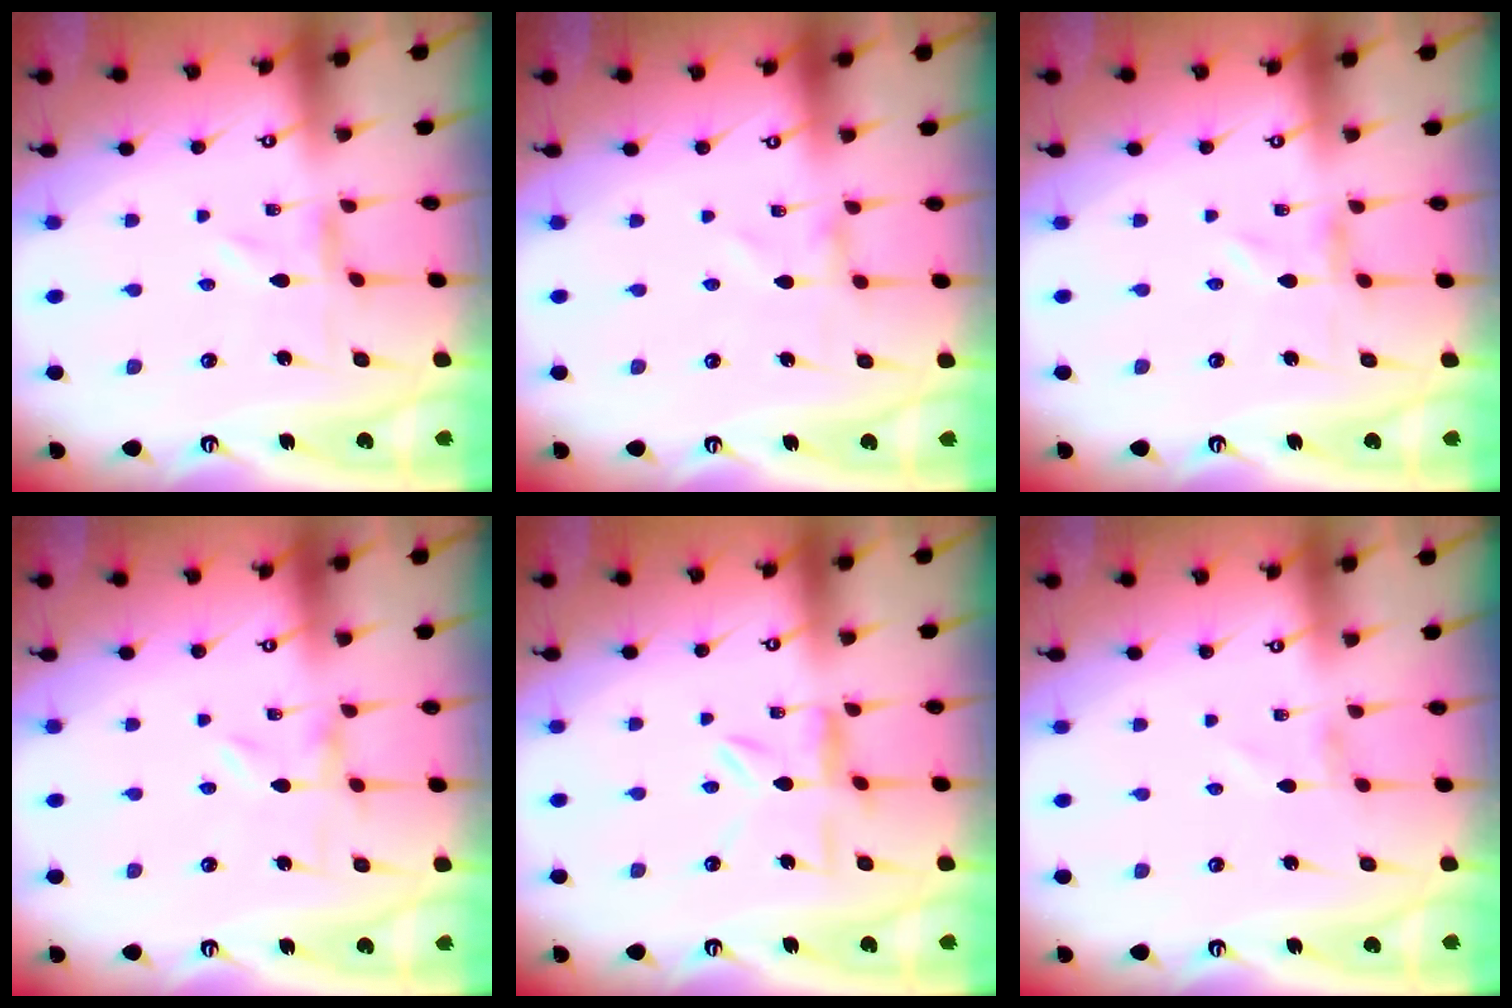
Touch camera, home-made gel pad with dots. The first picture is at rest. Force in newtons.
{"total": 0.0}
{"total": 0.0}
{"total": 0.0}
{"total": 7.0, "press": 6.9, "slide": 0.6}
{"total": 1.0, "press": 1.0, "slide": 0.1}